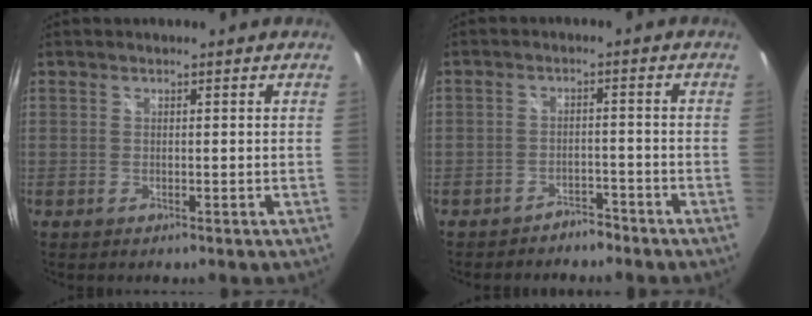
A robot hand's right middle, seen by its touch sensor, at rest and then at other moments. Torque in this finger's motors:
{"motor_torque": [-1.60, -0.54, -1.05, -0.21]}